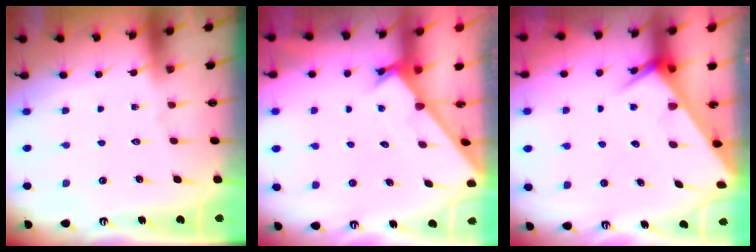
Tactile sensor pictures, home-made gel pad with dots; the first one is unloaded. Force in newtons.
{"total": 1.7, "press": 1.7, "slide": 0.1}
{"total": 4.4, "press": 4.4, "slide": 0.3}